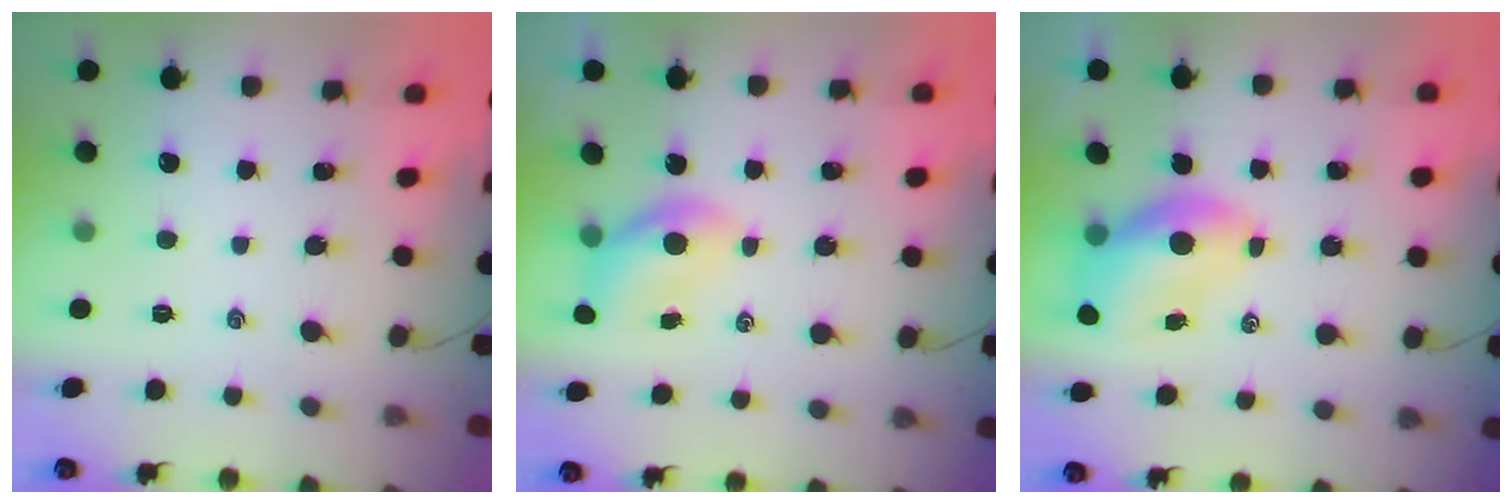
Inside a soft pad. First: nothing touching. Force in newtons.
{"total": 5.4, "press": 5.4, "slide": 0.5}
{"total": 7.4, "press": 7.2, "slide": 1.5}